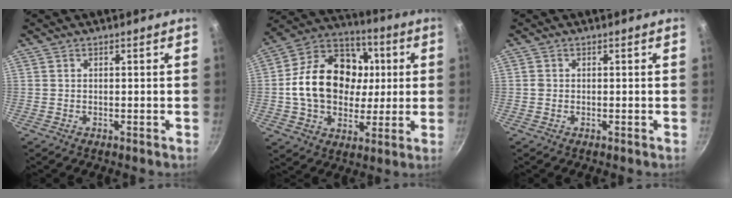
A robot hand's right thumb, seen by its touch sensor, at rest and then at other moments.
{"total": 21.6, "force": [1.4, 16.7, 13.7], "torque": [-0.206, 0.029, 0.019]}
{"total": 0.8, "force": [-0.1, 0.7, 0.3], "torque": [-0.005, 0.003, -0.003]}